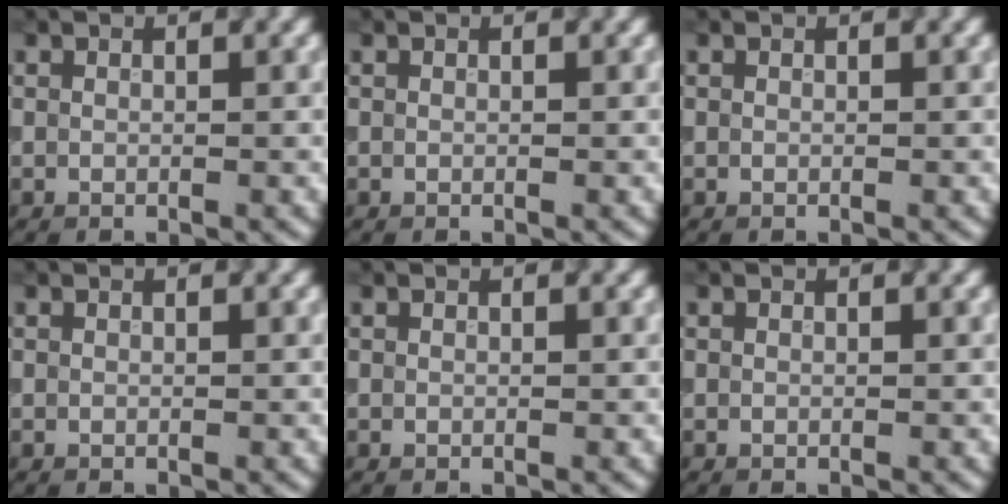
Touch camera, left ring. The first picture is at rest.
{"total": 0.0}
{"total": 0.0}
{"total": 0.0}
{"total": 0.0}
{"total": 0.0}